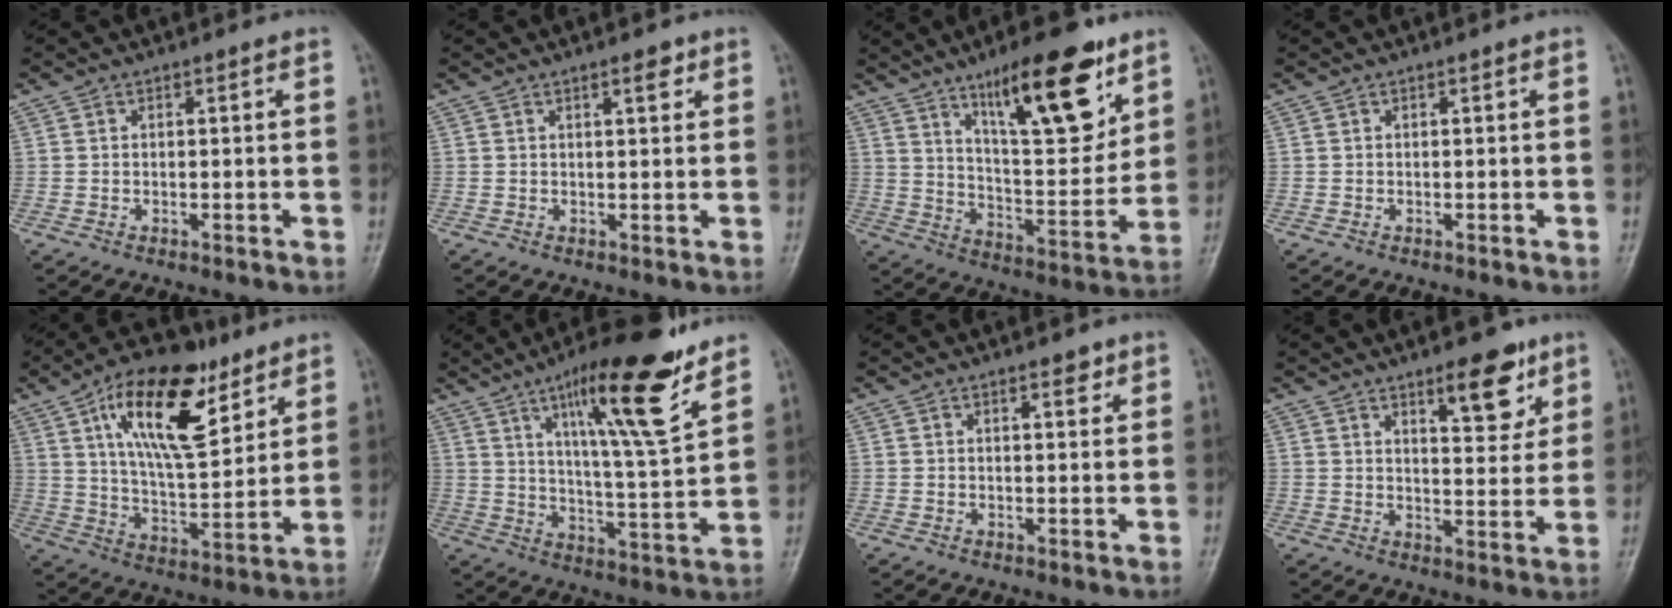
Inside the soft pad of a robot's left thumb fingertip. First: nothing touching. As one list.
[{"total": 2.3, "force": [1.4, 0.8, 1.6], "torque": [-0.017, -0.006, 0.018]}, {"total": 18.8, "force": [11.2, 5.9, 13.9], "torque": [-0.180, -0.065, 0.189]}, {"total": 0.0}, {"total": 19.6, "force": [9.7, 8.6, 14.7], "torque": [-0.213, -0.036, 0.167]}, {"total": 18.0, "force": [10.8, 2.9, 14.1], "torque": [-0.209, -0.057, 0.176]}, {"total": 2.0, "force": [1.3, 0.9, 1.3], "torque": [-0.008, -0.006, 0.017]}, {"total": 9.3, "force": [5.6, 3.6, 6.5], "torque": [-0.065, -0.033, 0.080]}]